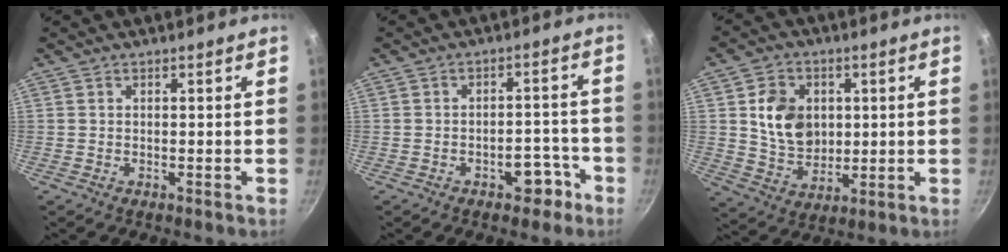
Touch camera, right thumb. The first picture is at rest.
{"total": 5.5, "force": [-3.2, 3.3, 3.2], "torque": [-0.011, 0.035, -0.031]}
{"total": 11.2, "force": [2.0, 9.0, 6.4], "torque": [-0.083, -0.012, 0.041]}